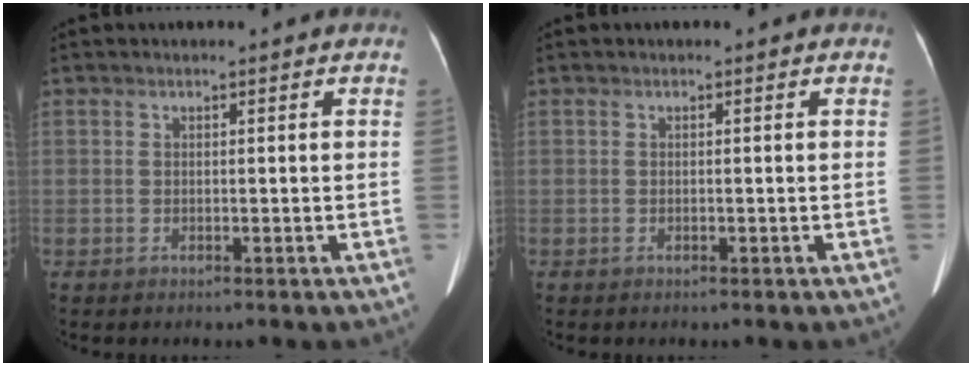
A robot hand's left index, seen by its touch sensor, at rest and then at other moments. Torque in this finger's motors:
{"motor_torque": [-0.12, -0.05, -0.01, -0.01]}